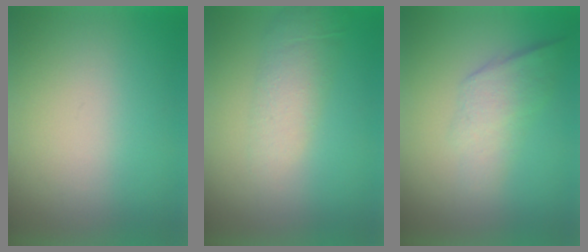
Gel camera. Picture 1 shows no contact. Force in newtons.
{"total": 2.0}
{"total": 2.3}